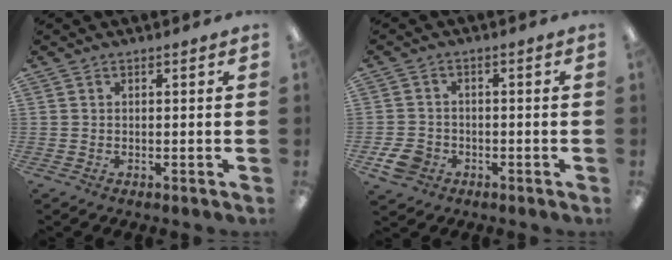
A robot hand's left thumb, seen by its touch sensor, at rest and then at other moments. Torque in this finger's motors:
{"motor_torque": [-0.69, 0.79, 0.40, -0.32, 0.00]}